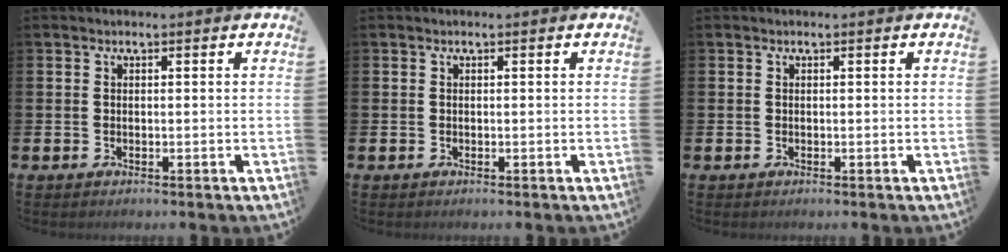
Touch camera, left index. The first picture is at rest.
{"total": 0.0}
{"total": 0.0}